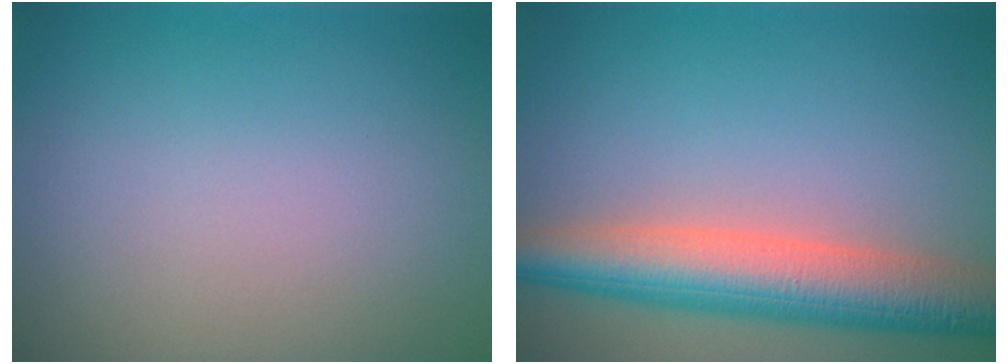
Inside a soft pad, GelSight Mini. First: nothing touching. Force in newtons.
{"total": 7.2, "press": 7.1, "slide": 0.4}